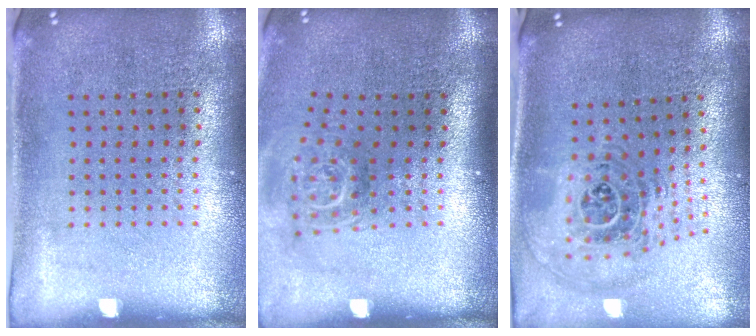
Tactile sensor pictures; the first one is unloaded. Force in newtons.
{"total": 1.8, "press": 1.3, "slide": 1.3}
{"total": 1.7, "press": 1.4, "slide": 0.9}